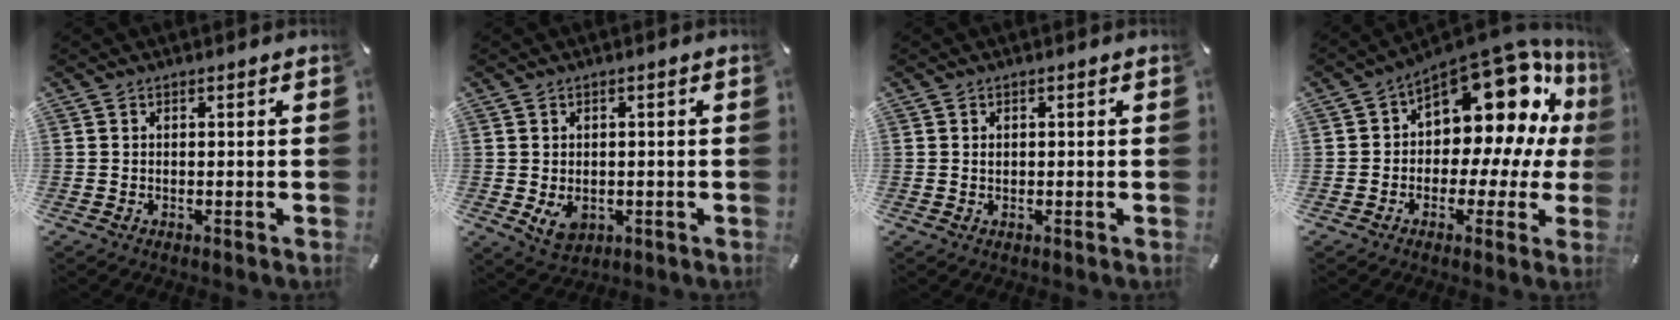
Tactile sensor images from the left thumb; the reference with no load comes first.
{"total": 4.7, "force": [-0.8, 3.7, 2.7], "torque": [-0.042, -0.004, -0.015]}
{"total": 0.9, "force": [0.1, 0.7, 0.5], "torque": [-0.012, 0.002, 0.002]}
{"total": 17.6, "force": [9.1, 9.9, 11.3], "torque": [-0.164, -0.090, 0.150]}